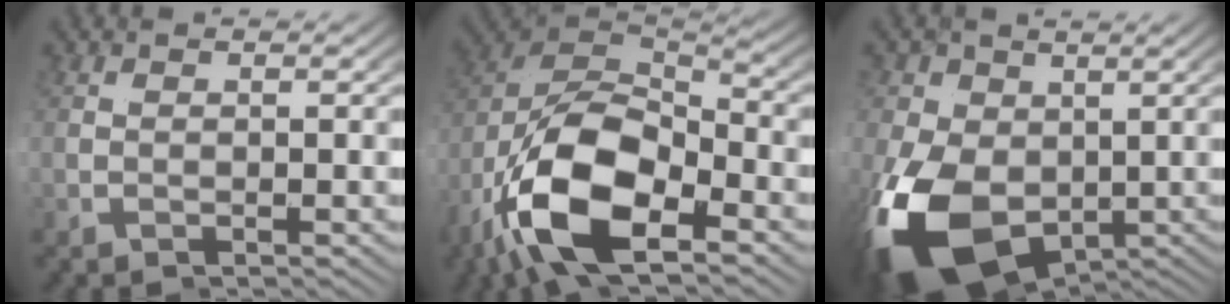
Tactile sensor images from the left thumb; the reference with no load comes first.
{"total": 15.0, "force": [-3.0, 8.6, 12.0], "torque": [-0.305, -0.035, -0.033]}
{"total": 14.7, "force": [-3.2, 10.6, 9.6], "torque": [-0.212, -0.052, -0.042]}